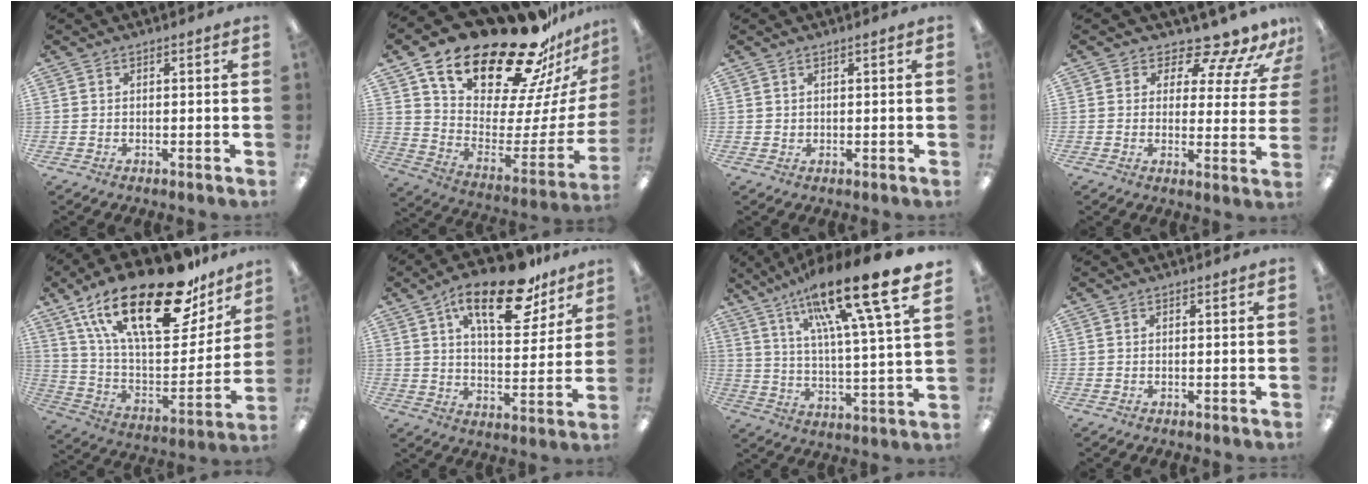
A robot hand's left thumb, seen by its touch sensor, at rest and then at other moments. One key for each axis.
{"total": 25.1, "fx": 19.7, "fy": 8.7, "fz": 12.8, "tx": -0.212, "ty": -0.151, "tz": 0.348}
{"total": 0.7, "fx": 0.5, "fy": 0.5, "fz": 0.2, "tx": -0.005, "ty": 0.002, "tz": 0.008}
{"total": 9.8, "fx": 8.4, "fy": 2.9, "fz": 4.1, "tx": -0.065, "ty": -0.066, "tz": 0.150}
{"total": 29.2, "fx": 17.6, "fy": 11.9, "fz": 20.0, "tx": -0.337, "ty": -0.091, "tz": 0.301}
{"total": 18.7, "fx": 11.5, "fy": 7.8, "fz": 12.6, "tx": -0.187, "ty": -0.054, "tz": 0.186}
{"total": 22.0, "fx": 15.2, "fy": 3.0, "fz": 15.6, "tx": -0.259, "ty": -0.095, "tz": 0.233}
{"total": 0.0}